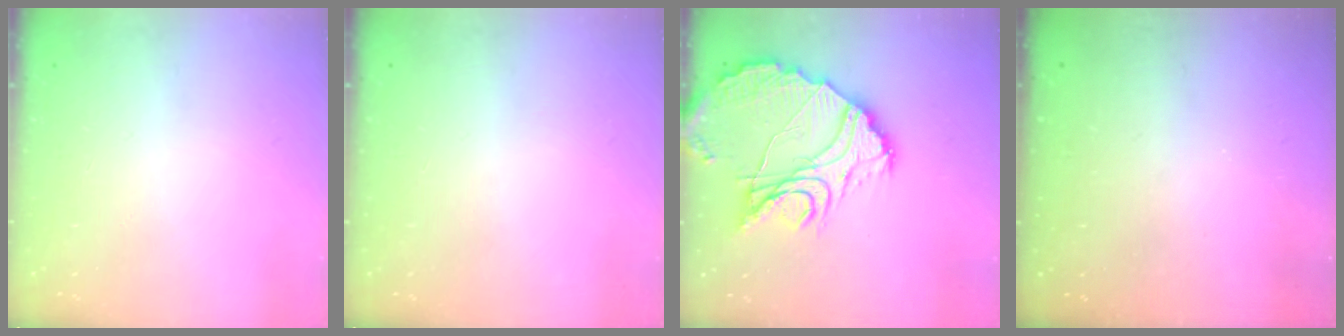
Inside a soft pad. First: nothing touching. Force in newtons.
{"total": 0.0}
{"total": 17.9, "press": 17.8, "slide": 1.9}
{"total": 3.2, "press": 3.2, "slide": 0.1}